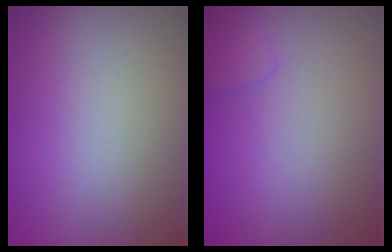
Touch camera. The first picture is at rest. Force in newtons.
{"total": 1.5, "press": 1.4, "slide": 0.1}